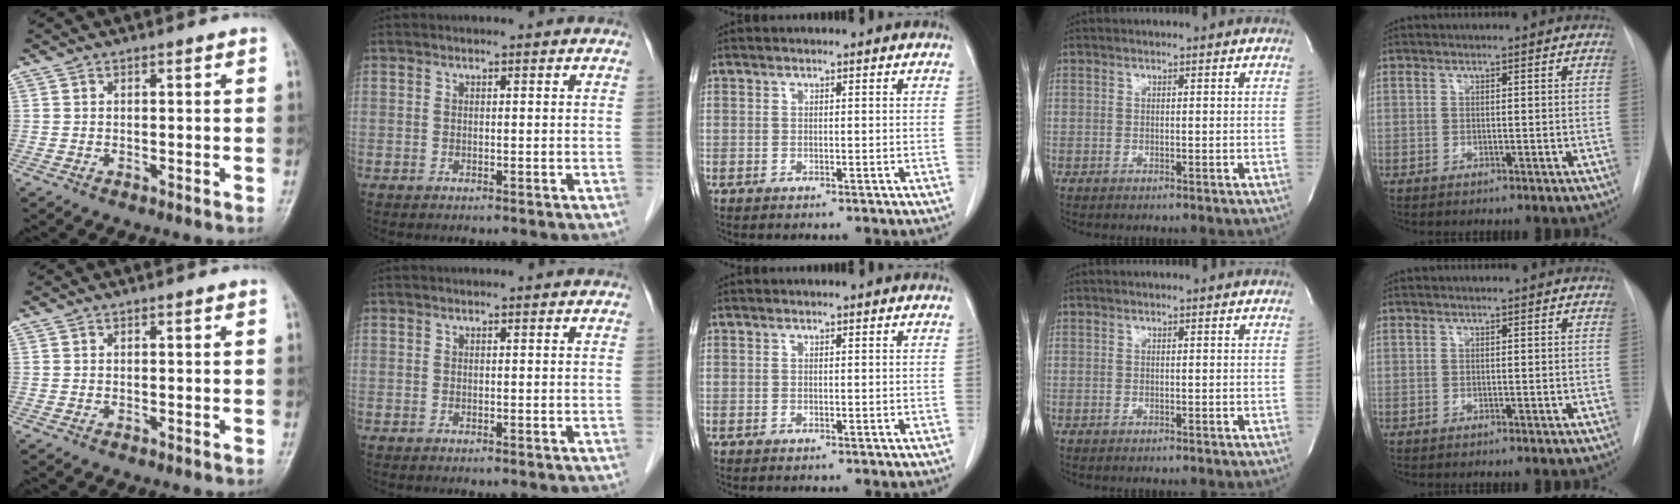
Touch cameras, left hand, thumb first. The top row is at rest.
{}